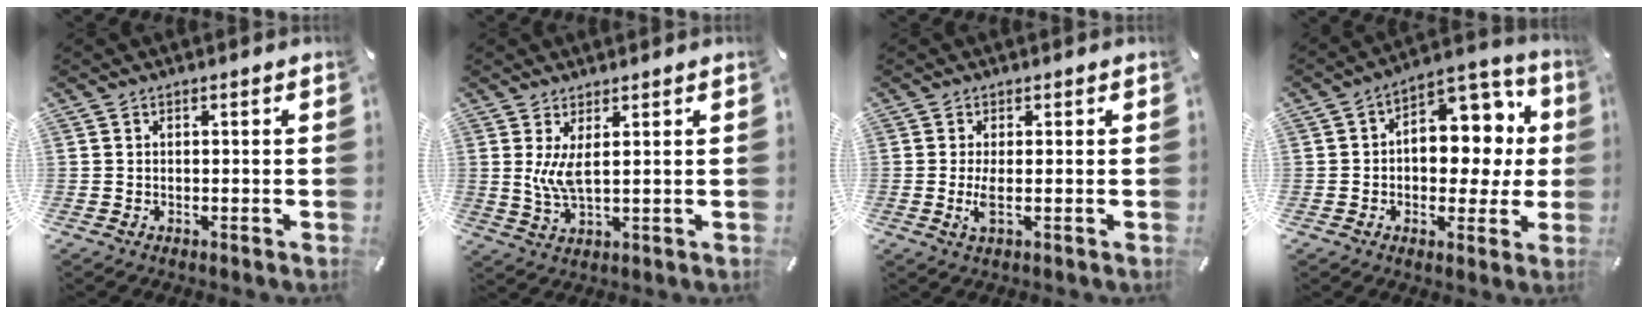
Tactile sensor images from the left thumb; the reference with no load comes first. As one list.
[{"total": 5.9, "force": [1.8, 1.7, 5.3], "torque": [-0.111, -0.010, 0.028]}, {"total": 3.6, "force": [-0.2, 0.7, 3.5], "torque": [-0.084, -0.013, -0.008]}, {"total": 12.3, "force": [2.2, 8.9, 8.2], "torque": [-0.095, -0.021, 0.040]}]